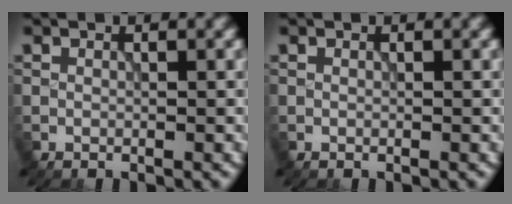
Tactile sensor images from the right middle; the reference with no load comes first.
{"total": 0.0}